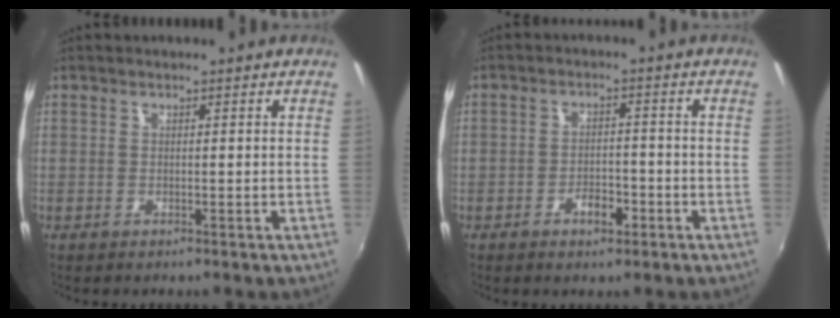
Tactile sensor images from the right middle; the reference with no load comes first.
{"total": 3.7, "force": [-2.1, 2.0, 2.3], "torque": [-0.043, 0.001, -0.032]}